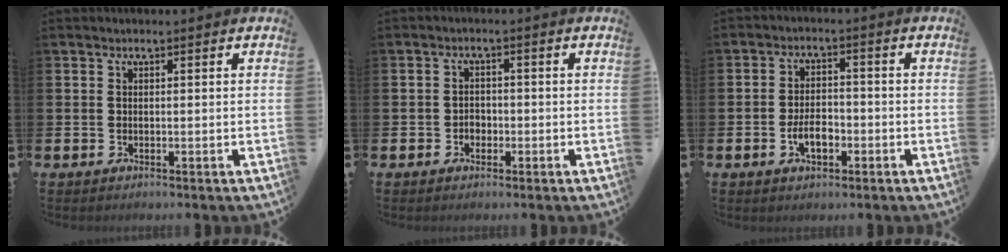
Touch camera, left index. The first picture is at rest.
{"total": 1.8, "force": [-0.7, 1.6, 0.6], "torque": [-0.009, 0.001, -0.018]}
{"total": 4.0, "force": [-1.4, 2.2, 3.1], "torque": [-0.041, 0.002, -0.028]}